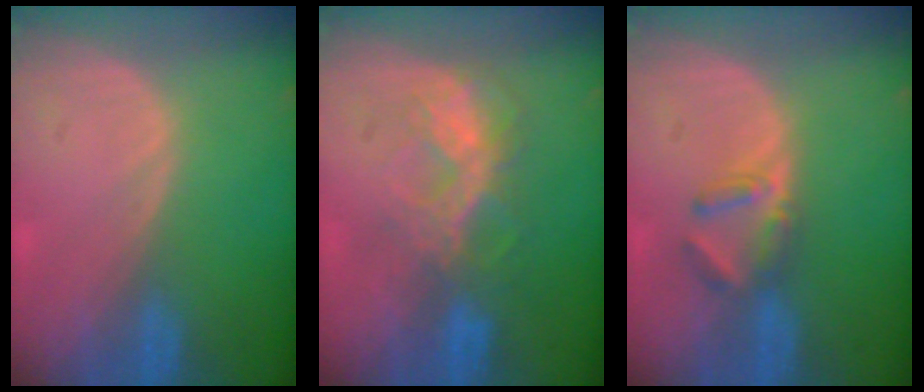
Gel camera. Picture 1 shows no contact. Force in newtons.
{"total": 6.5, "press": 6.5, "slide": 0.3}
{"total": 3.7, "press": 3.6, "slide": 1.0}